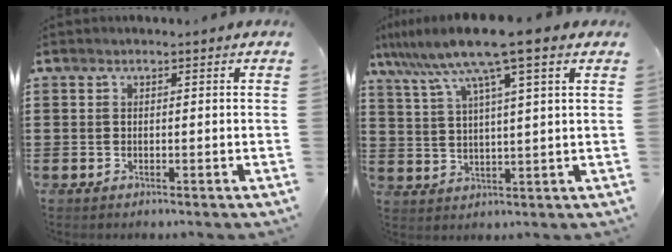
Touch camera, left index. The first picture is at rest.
{"total": 9.9, "force": [6.7, 0.0, 7.3], "torque": [-0.158, -0.019, 0.114]}